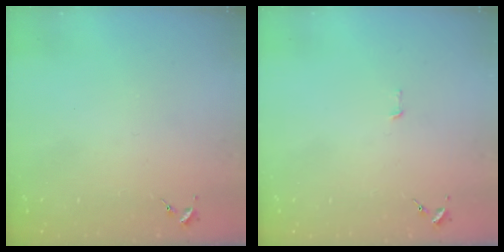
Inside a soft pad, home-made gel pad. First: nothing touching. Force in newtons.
{"total": 1.9, "press": 1.9, "slide": 0.1}